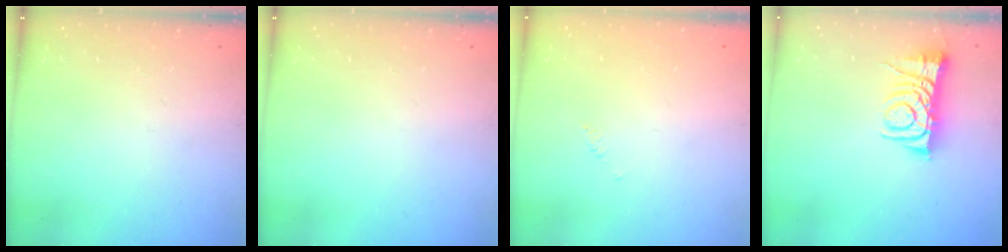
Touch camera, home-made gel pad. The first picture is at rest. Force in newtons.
{"total": 0.0}
{"total": 1.7, "press": 1.7, "slide": 0.3}
{"total": 7.0, "press": 7.0, "slide": 0.9}